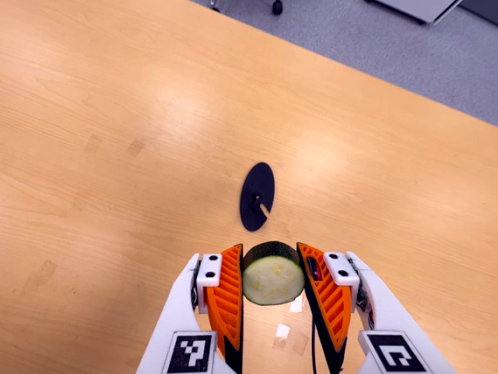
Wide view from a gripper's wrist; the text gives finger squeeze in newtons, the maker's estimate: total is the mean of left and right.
{"total": 12.3, "left": 11.2, "right": 13.5}